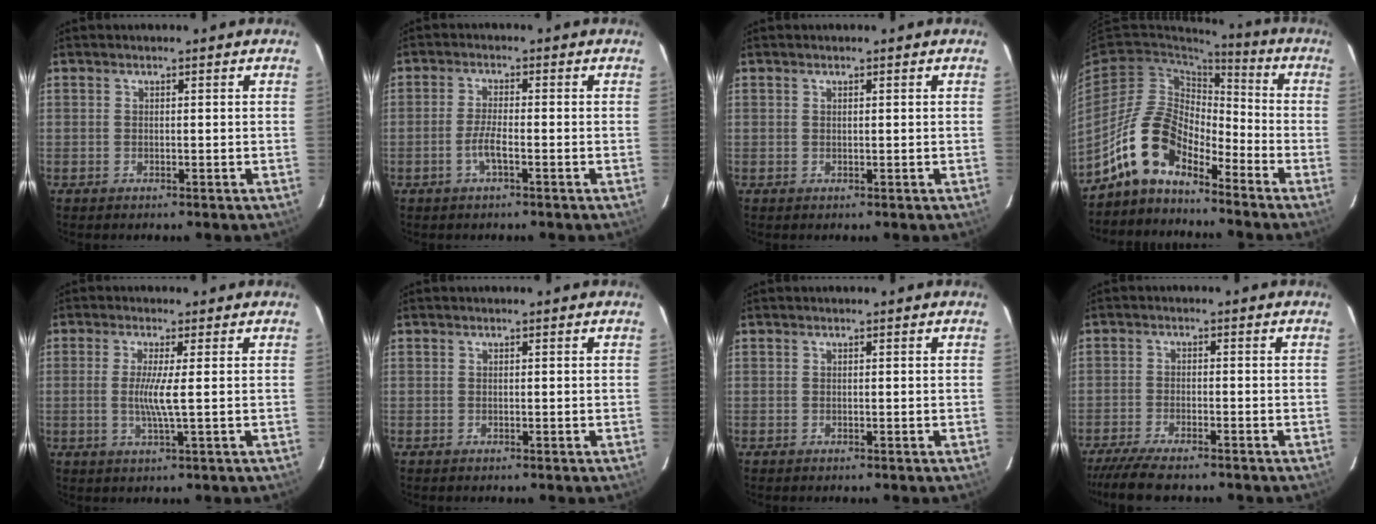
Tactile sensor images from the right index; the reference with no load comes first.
{"total": 3.4, "force": [-1.6, 0.4, 3.0], "torque": [-0.065, 0.000, -0.032]}
{"total": 0.0}
{"total": 12.6, "force": [-9.1, 5.6, 6.7], "torque": [-0.129, 0.018, -0.184]}
{"total": 4.4, "force": [0.0, -0.6, 4.3], "torque": [-0.087, -0.008, -0.005]}
{"total": 0.0}
{"total": 0.0}
{"total": 8.7, "force": [-7.5, 1.5, 4.2], "torque": [-0.105, -0.029, -0.133]}